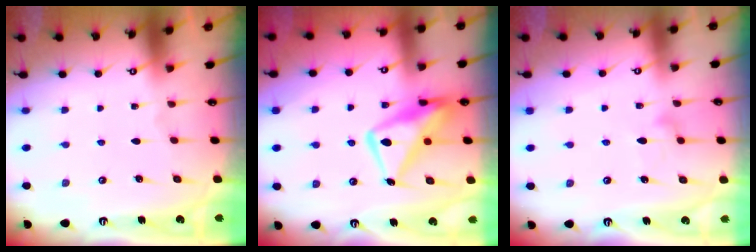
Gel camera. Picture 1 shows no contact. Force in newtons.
{"total": 15.2, "press": 15.1, "slide": 1.5}
{"total": 8.4, "press": 8.4, "slide": 0.5}